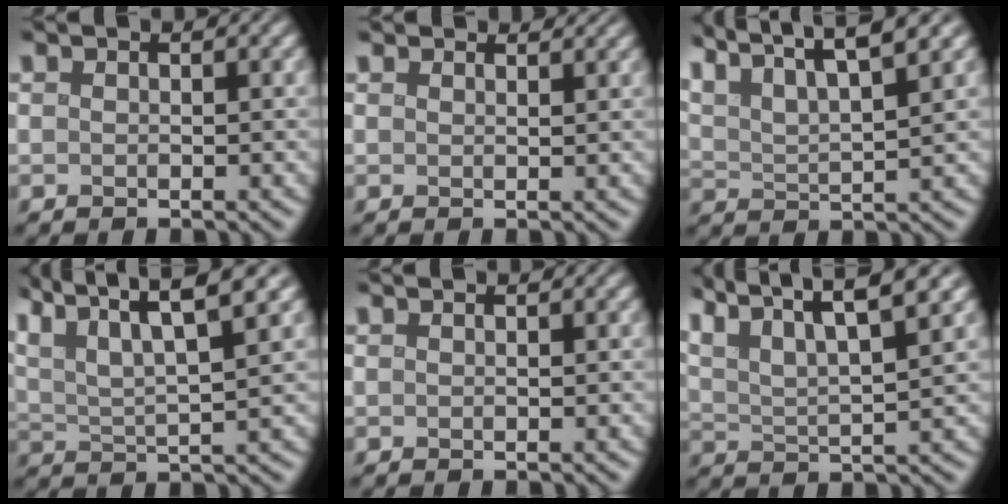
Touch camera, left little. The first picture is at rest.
{"total": 2.6, "force": [2.4, 0.8, 0.6], "torque": [-0.002, 0.011, 0.015]}
{"total": 9.7, "force": [7.3, 2.6, 5.9], "torque": [-0.120, 0.030, 0.094]}
{"total": 9.4, "force": [6.0, 2.5, 6.8], "torque": [-0.139, 0.019, 0.092]}
{"total": 0.0}
{"total": 10.3, "force": [7.1, 3.0, 6.8], "torque": [-0.136, 0.026, 0.092]}